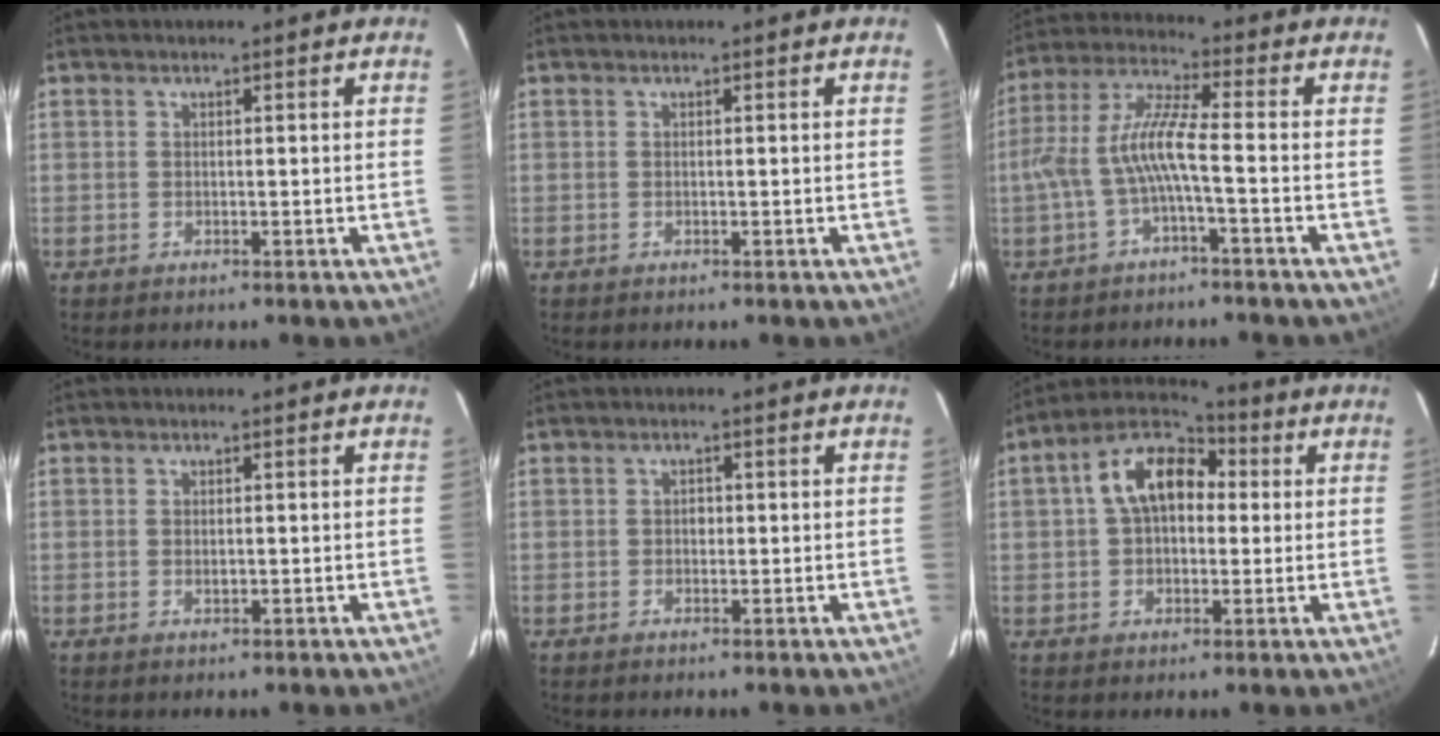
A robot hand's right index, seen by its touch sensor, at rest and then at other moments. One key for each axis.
{"total": 0.0}
{"total": 7.9, "fx": -2.6, "fy": 0.5, "fz": 7.5, "tx": -0.174, "ty": 0.012, "tz": -0.046}
{"total": 1.0, "fx": -0.1, "fy": 0.6, "fz": 0.9, "tx": -0.016, "ty": 0.001, "tz": 0.000}
{"total": 1.1, "fx": -0.1, "fy": 1.0, "fz": 0.4, "tx": -0.005, "ty": 0.005, "tz": -0.002}
{"total": 11.5, "fx": 2.1, "fy": 7.6, "fz": 8.4, "tx": -0.151, "ty": 0.042, "tz": 0.027}